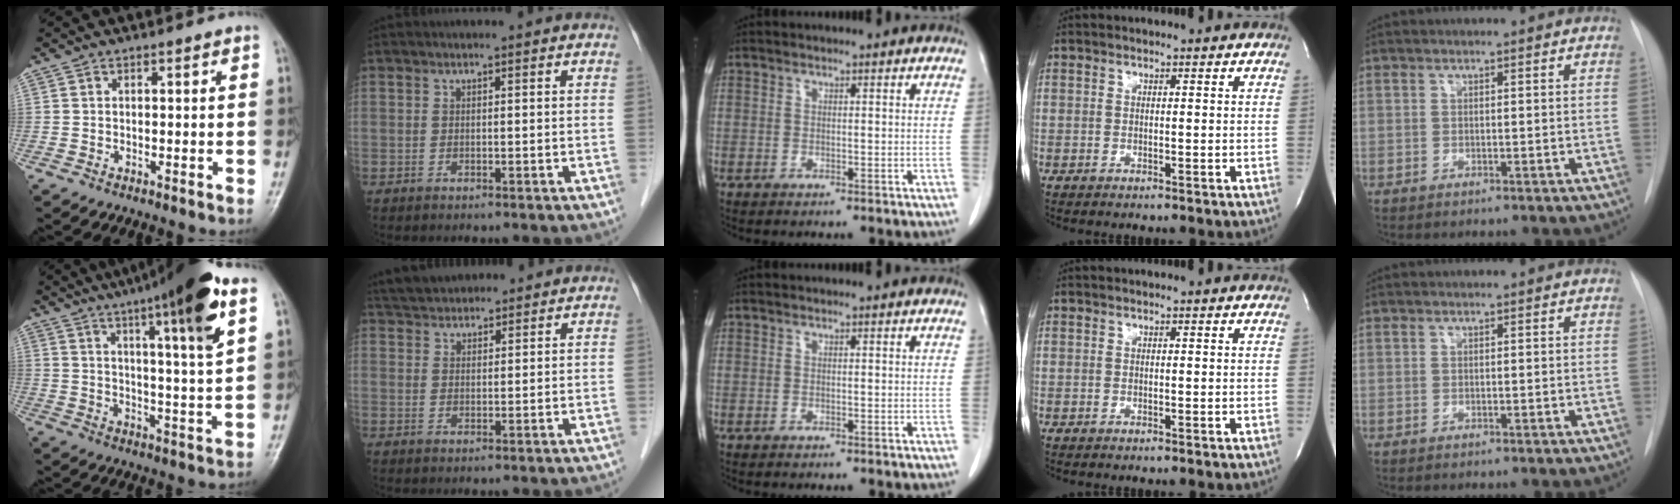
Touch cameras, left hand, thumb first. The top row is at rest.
{"thumb": {"total": 17.6, "force": [9.4, 1.7, 14.8], "torque": [-0.218, -0.030, 0.137]}, "index": {"total": 8.9, "force": [8.2, 2.7, 2.5], "torque": [-0.040, 0.038, 0.133]}}